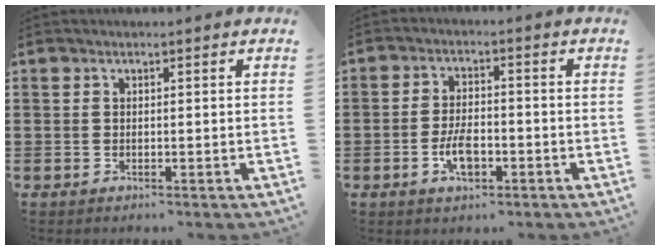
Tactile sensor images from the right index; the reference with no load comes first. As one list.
[{"total": 5.1, "force": [-1.9, 2.4, 4.1], "torque": [-0.090, 0.001, -0.038]}]